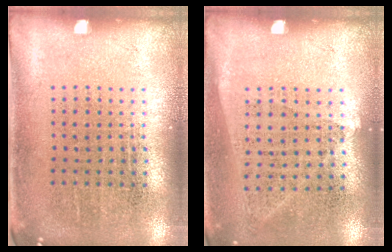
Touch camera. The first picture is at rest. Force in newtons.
{"total": 1.0, "press": 0.9, "slide": 0.6}